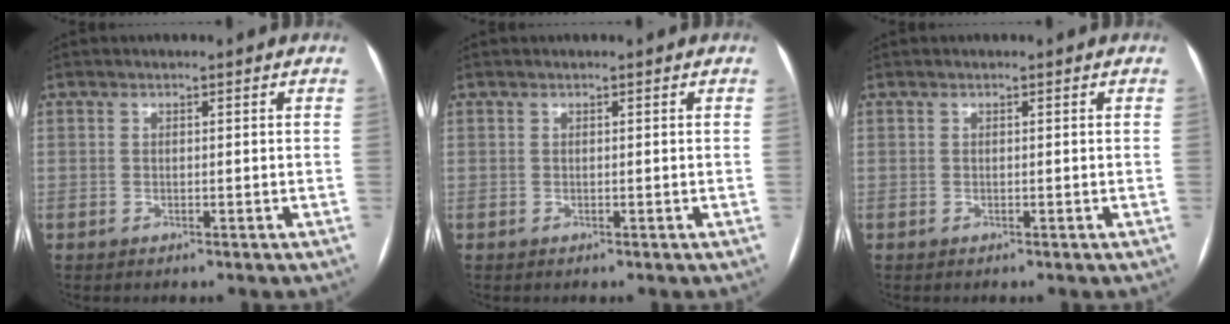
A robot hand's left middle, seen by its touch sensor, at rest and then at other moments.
{"total": 0.0}
{"total": 0.0}